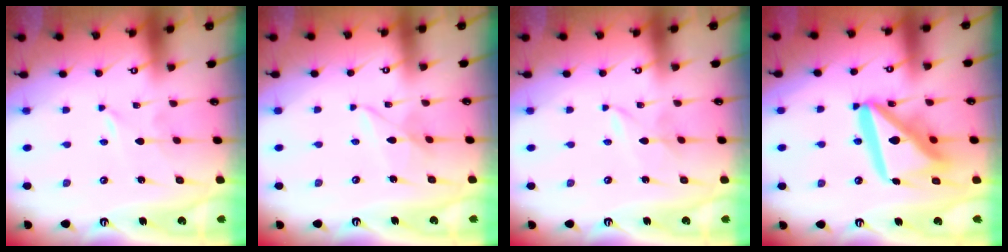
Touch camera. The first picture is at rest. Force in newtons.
{"total": 4.1, "press": 4.1, "slide": 0.4}
{"total": 1.8, "press": 1.7, "slide": 0.2}
{"total": 20.3, "press": 20.1, "slide": 2.4}